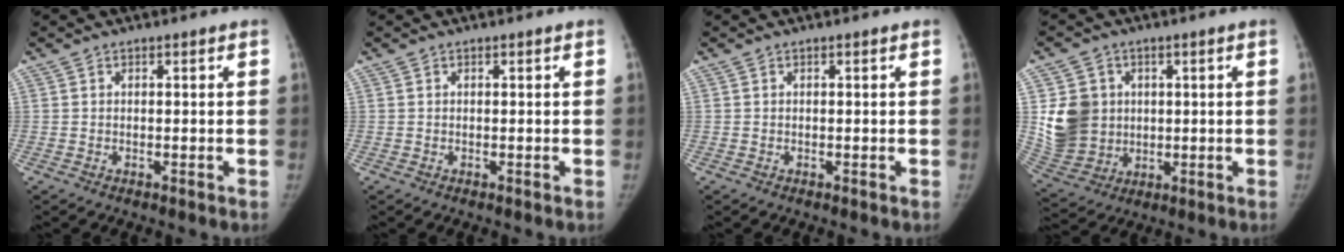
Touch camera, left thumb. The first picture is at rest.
{"total": 0.0}
{"total": 0.0}
{"total": 11.5, "force": [1.6, 10.1, 5.3], "torque": [-0.077, -0.005, 0.048]}